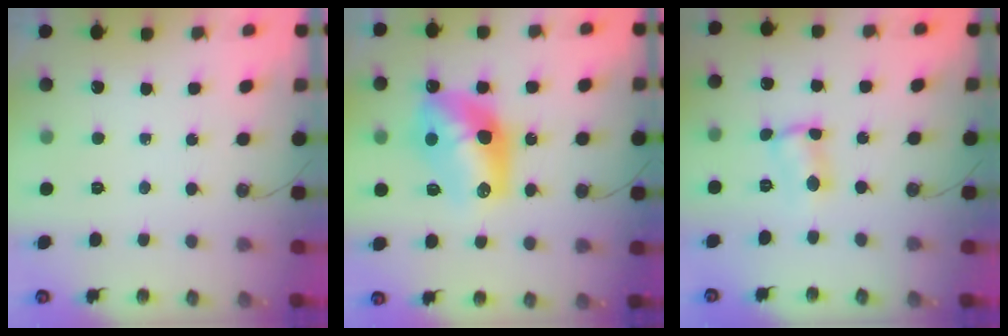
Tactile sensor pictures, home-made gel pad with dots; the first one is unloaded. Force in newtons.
{"total": 14.3, "press": 14.2, "slide": 0.8}
{"total": 2.3, "press": 2.3, "slide": 0.1}